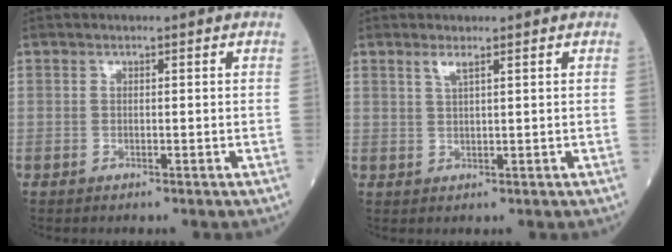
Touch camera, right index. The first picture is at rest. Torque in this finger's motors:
{"motor_torque": [-0.05, 0.01, -0.01, 0.01]}